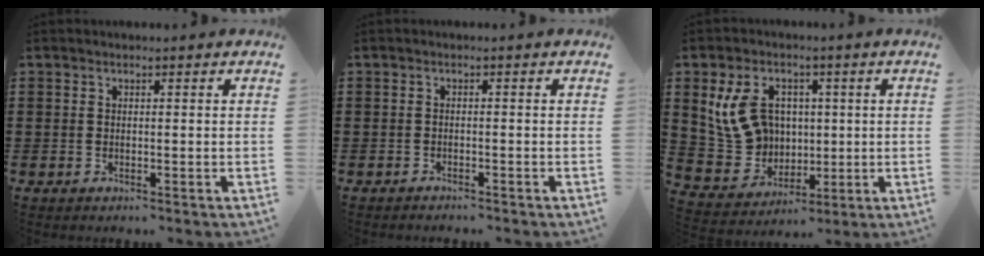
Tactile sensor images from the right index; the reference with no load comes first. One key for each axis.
{"total": 0.9, "fx": -0.9, "fy": 0.0, "fz": 0.1, "tx": -0.004, "ty": 0.000, "tz": -0.020}
{"total": 10.7, "fx": 2.3, "fy": 8.7, "fz": 5.9, "tx": -0.146, "ty": 0.016, "tz": 0.044}